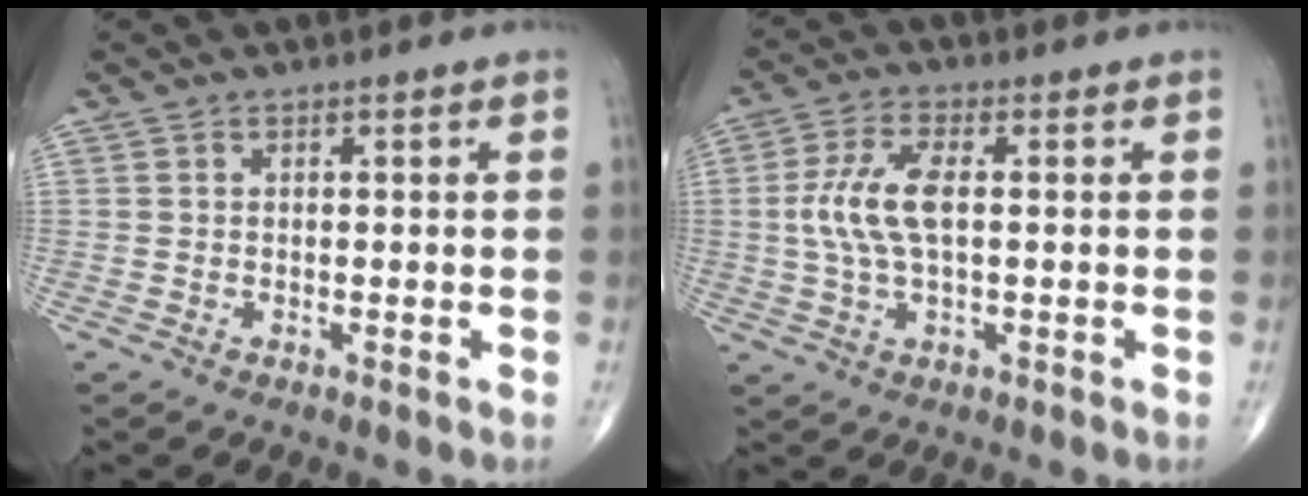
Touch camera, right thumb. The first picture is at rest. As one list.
[{"total": 8.5, "force": [0.5, 3.6, 7.7], "torque": [-0.176, 0.009, 0.009]}]